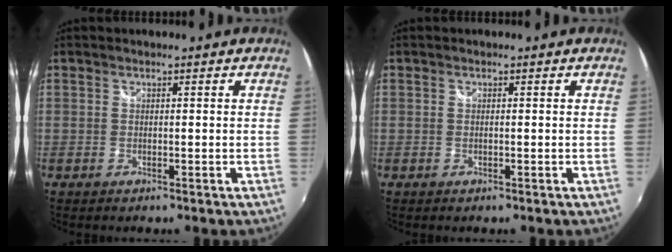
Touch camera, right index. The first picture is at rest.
{"total": 0.0}